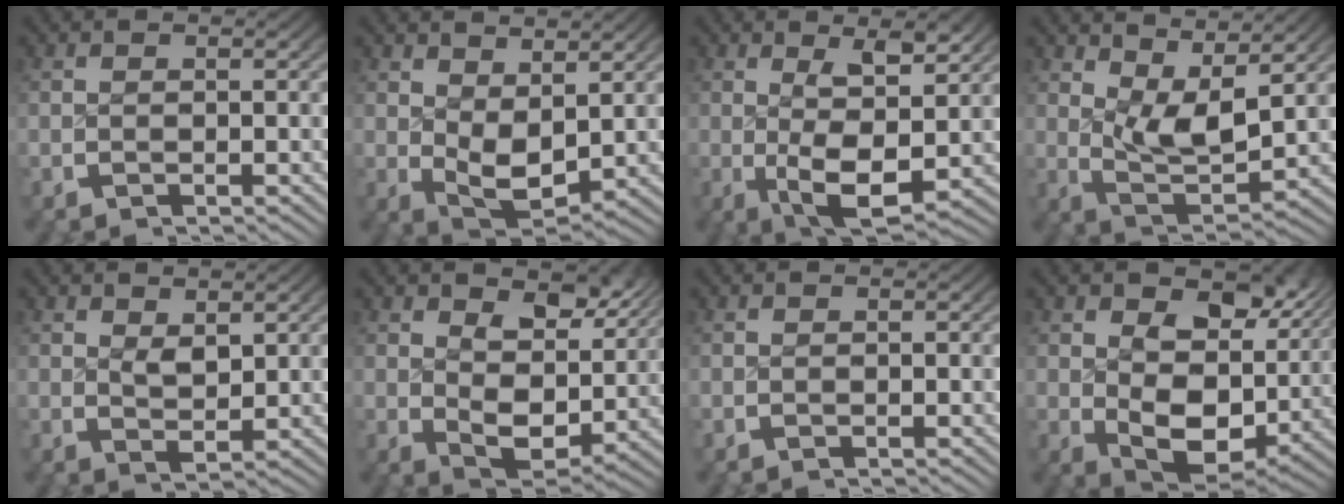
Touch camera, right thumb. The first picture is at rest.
{"total": 5.1, "force": [0.8, 3.1, 3.9], "torque": [-0.077, -0.030, 0.029]}
{"total": 7.1, "force": [-0.5, 3.6, 6.1], "torque": [-0.114, -0.033, 0.008]}
{"total": 5.9, "force": [2.0, 3.0, 4.7], "torque": [-0.094, -0.028, 0.044]}
{"total": 2.0, "force": [1.4, 0.8, 1.2], "torque": [-0.017, -0.011, 0.032]}
{"total": 6.4, "force": [1.8, 3.8, 4.8], "torque": [-0.083, -0.029, 0.040]}
{"total": 0.0}
{"total": 9.2, "force": [0.7, 5.9, 7.0], "torque": [-0.131, -0.047, 0.030]}